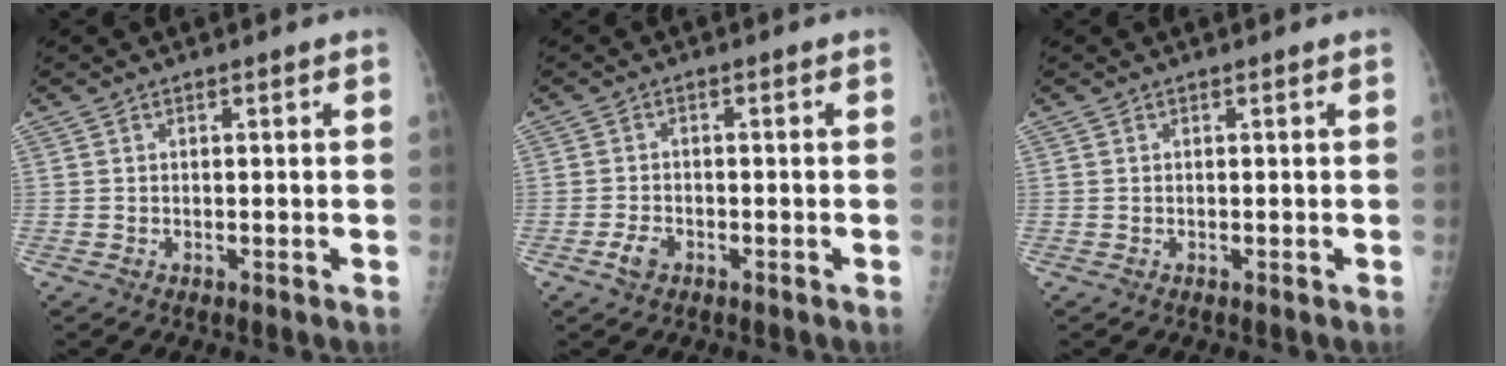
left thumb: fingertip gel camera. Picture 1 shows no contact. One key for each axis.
{"total": 2.7, "fx": -1.5, "fy": 1.6, "fz": 1.5, "tx": -0.030, "ty": 0.007, "tz": -0.026}
{"total": 0.0}